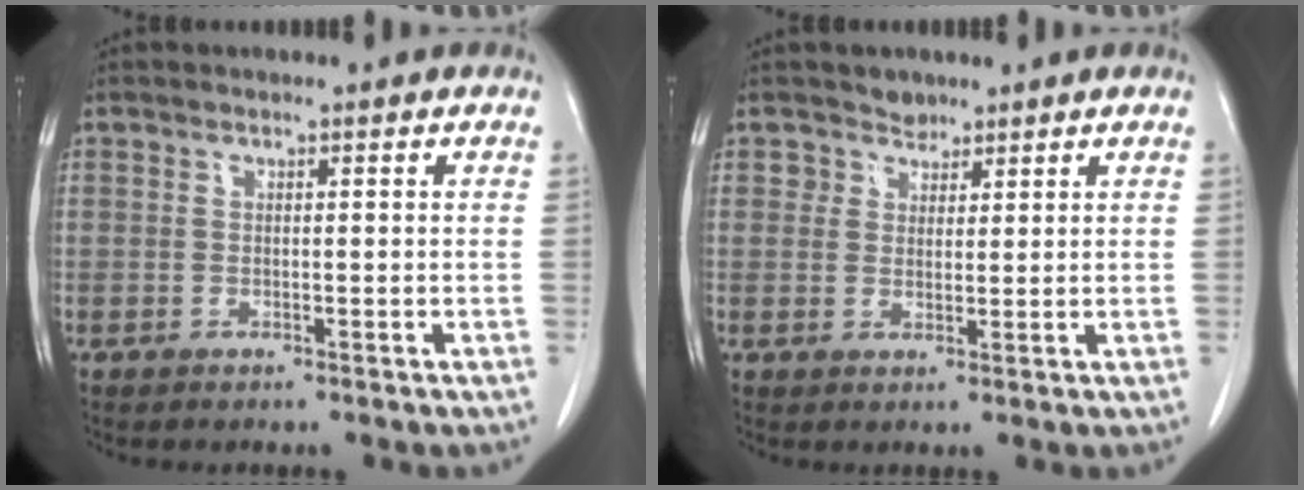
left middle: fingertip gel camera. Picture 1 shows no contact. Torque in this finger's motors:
{"motor_torque": [0.07, -0.07, -0.07, -0.01]}